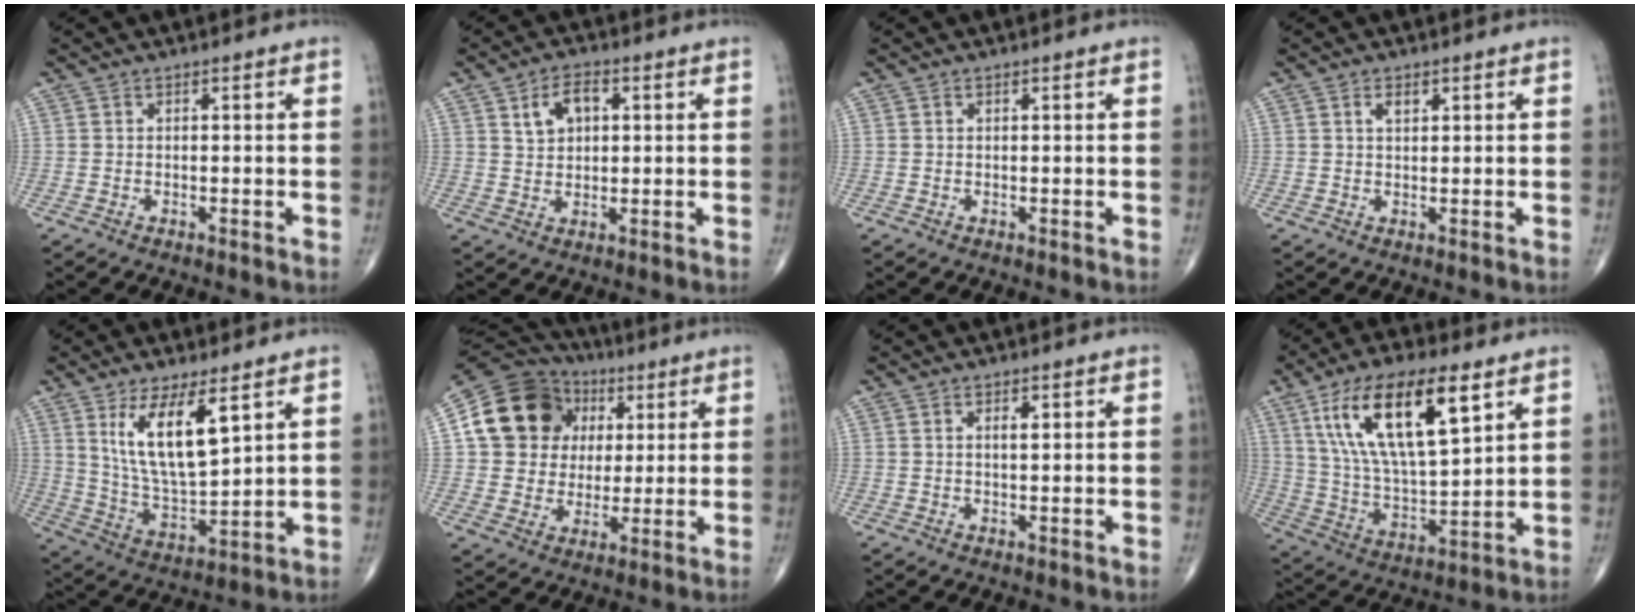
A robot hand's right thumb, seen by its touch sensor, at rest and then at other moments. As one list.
[{"total": 5.8, "force": [2.0, 3.7, 4.0], "torque": [-0.054, 0.002, 0.033]}, {"total": 0.0}, {"total": 1.9, "force": [0.9, 1.1, 1.3], "torque": [-0.018, -0.004, 0.015]}, {"total": 13.4, "force": [6.1, 4.5, 11.1], "torque": [-0.193, -0.039, 0.129]}, {"total": 17.4, "force": [4.5, 14.9, 7.6], "torque": [-0.110, 0.020, 0.082]}, {"total": 1.7, "force": [0.6, 0.6, 1.4], "torque": [-0.021, -0.001, 0.010]}, {"total": 20.8, "force": [9.4, 7.5, 17.0], "torque": [-0.299, -0.025, 0.175]}]